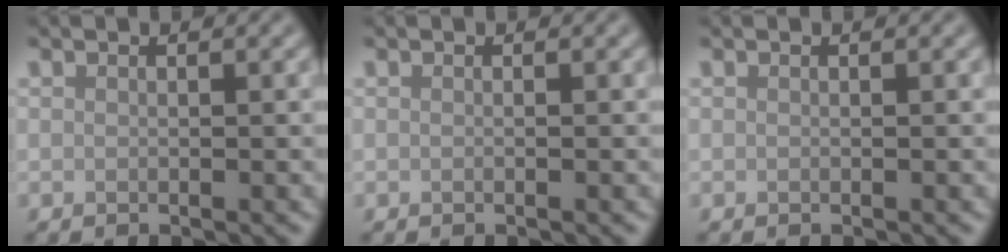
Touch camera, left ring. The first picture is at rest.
{"total": 0.0}
{"total": 0.0}